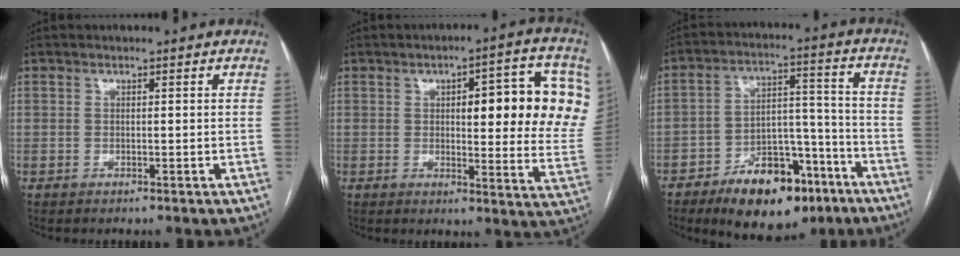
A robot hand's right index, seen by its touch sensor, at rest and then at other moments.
{"total": 17.8, "force": [4.4, 4.4, 16.7], "torque": [-0.175, 0.017, 0.053]}
{"total": 15.6, "force": [-9.7, 7.3, 9.7], "torque": [-0.144, 0.030, -0.147]}